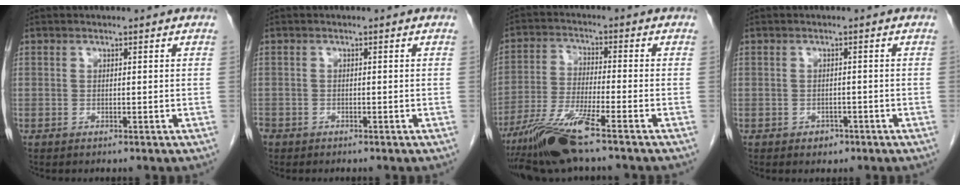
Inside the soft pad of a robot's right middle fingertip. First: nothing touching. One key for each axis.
{"total": 2.1, "fx": -1.5, "fy": 1.4, "fz": 0.5, "tx": -0.019, "ty": -0.001, "tz": -0.028}
{"total": 10.1, "fx": -7.1, "fy": -0.3, "fz": 7.1, "tx": -0.145, "ty": -0.029, "tz": -0.134}
{"total": 1.7, "fx": -1.0, "fy": 1.2, "fz": 0.6, "tx": -0.010, "ty": 0.003, "tz": -0.010}